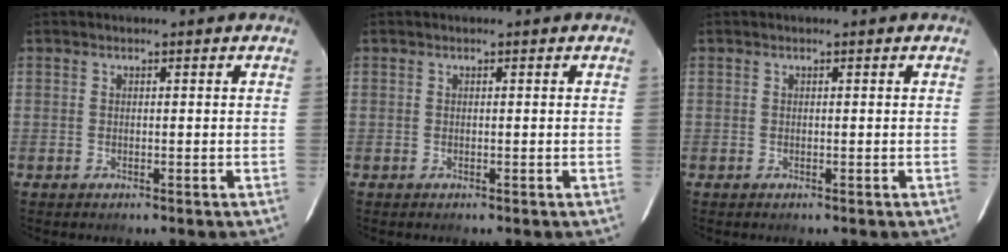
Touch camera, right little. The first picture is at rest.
{"total": 0.0}
{"total": 0.0}